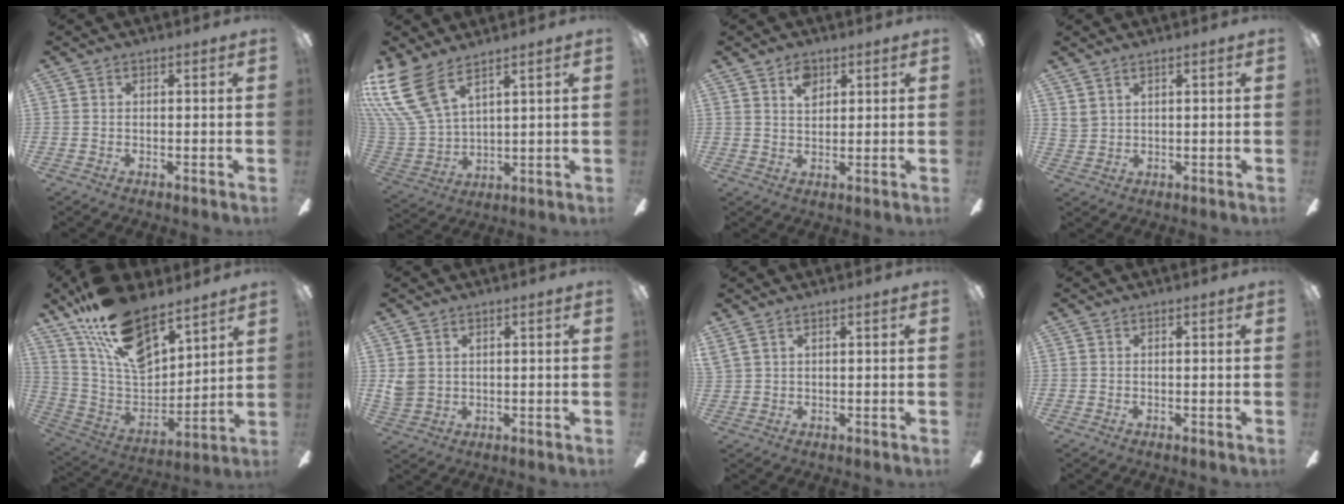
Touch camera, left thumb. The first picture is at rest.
{"total": 15.5, "force": [9.8, 6.9, 9.9], "torque": [-0.245, -0.051, 0.183]}
{"total": 4.7, "force": [2.8, 2.9, 2.5], "torque": [-0.033, -0.006, 0.047]}
{"total": 2.2, "force": [1.7, 1.3, 0.8], "torque": [-0.020, 0.000, 0.032]}
{"total": 20.0, "force": [13.9, 8.8, 11.4], "torque": [-0.215, -0.081, 0.253]}
{"total": 3.4, "force": [1.4, 2.9, 1.3], "torque": [-0.022, 0.002, 0.027]}
{"total": 1.8, "force": [1.1, 1.0, 1.1], "torque": [-0.024, 0.000, 0.020]}
{"total": 0.0}